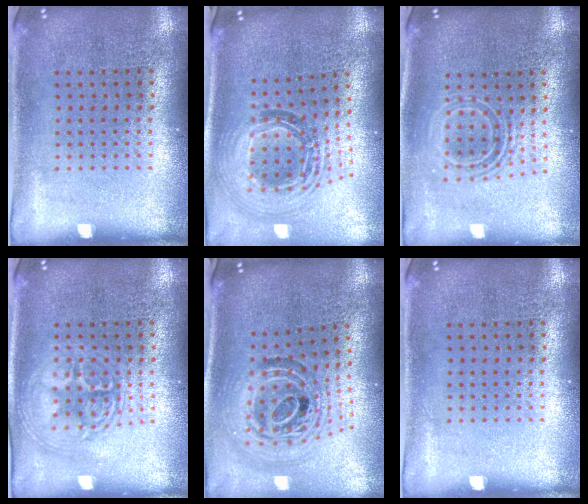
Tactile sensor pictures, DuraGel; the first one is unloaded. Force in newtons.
{"total": 1.6, "press": 1.4, "slide": 0.8}
{"total": 1.6, "press": 1.3, "slide": 0.9}
{"total": 2.9, "press": 2.8, "slide": 0.4}
{"total": 1.8, "press": 1.5, "slide": 0.9}
{"total": 0.0}